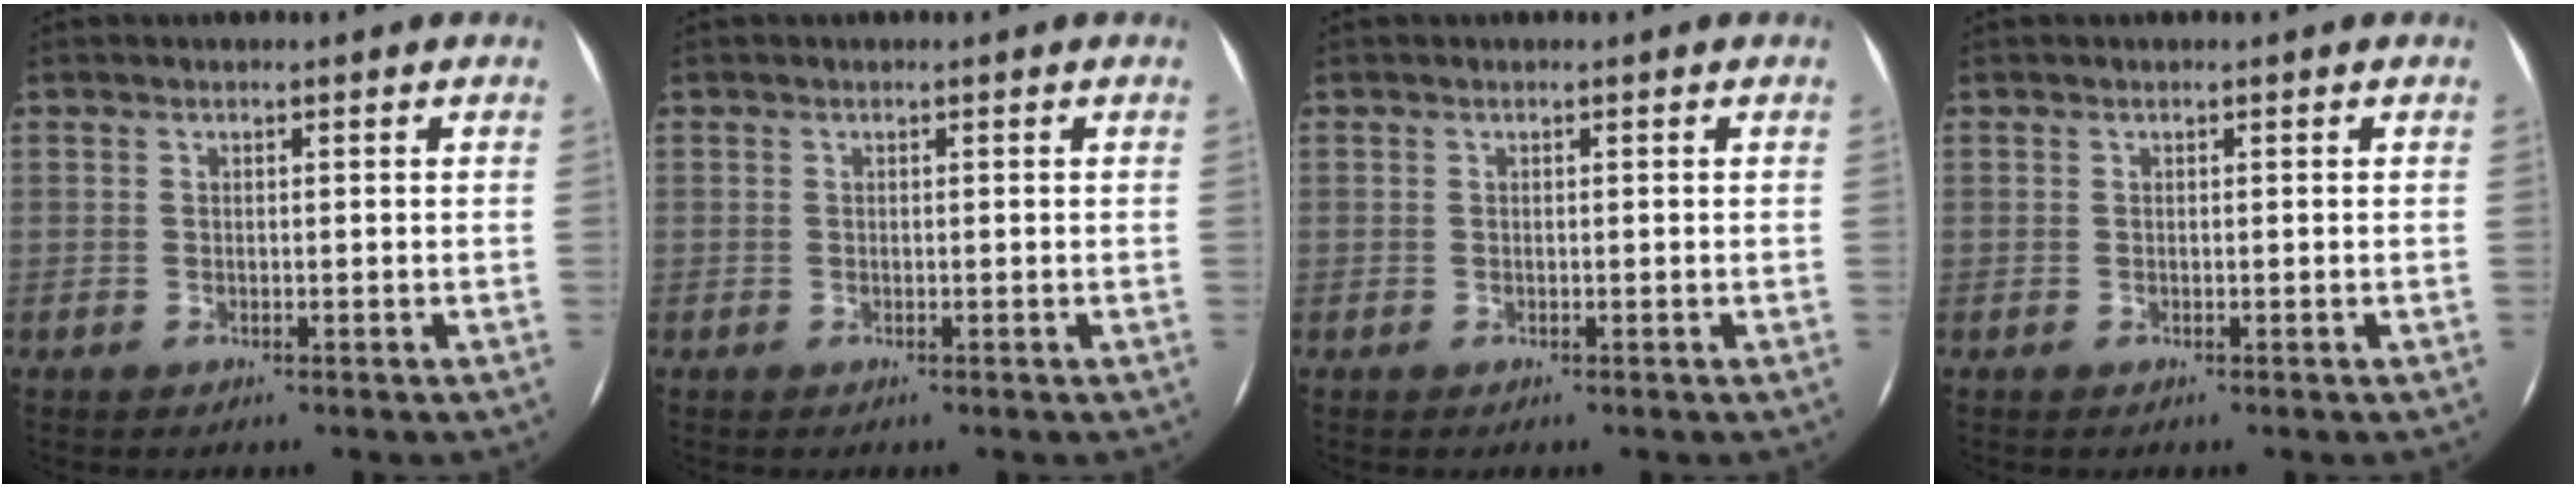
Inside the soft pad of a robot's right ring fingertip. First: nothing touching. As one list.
[{"total": 0.0}, {"total": 0.0}, {"total": 0.0}]